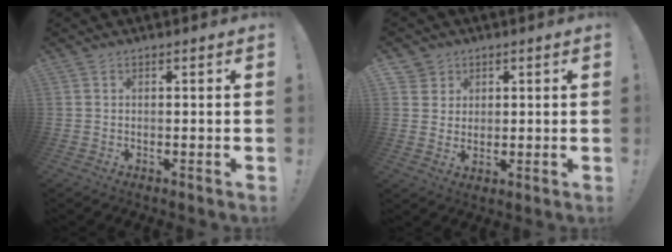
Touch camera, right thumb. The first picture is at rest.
{"total": 4.8, "force": [2.5, 4.1, 0.5], "torque": [-0.003, -0.015, 0.045]}